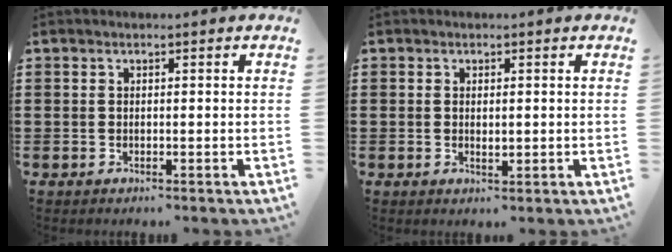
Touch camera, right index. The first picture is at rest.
{"total": 1.1, "force": [0.1, 0.5, 1.0], "torque": [-0.020, 0.003, 0.002]}